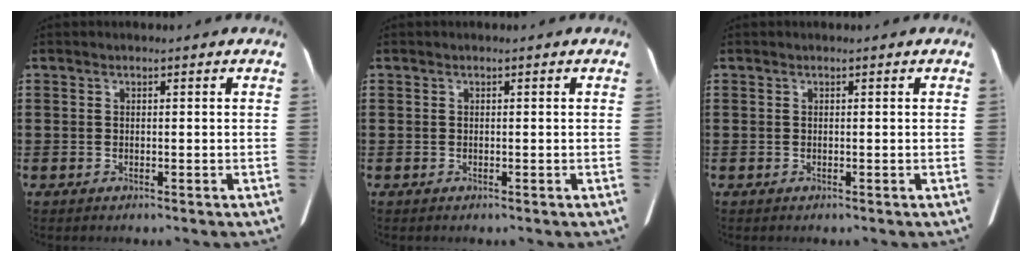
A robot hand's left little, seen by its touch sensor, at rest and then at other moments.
{"total": 0.0}
{"total": 0.0}